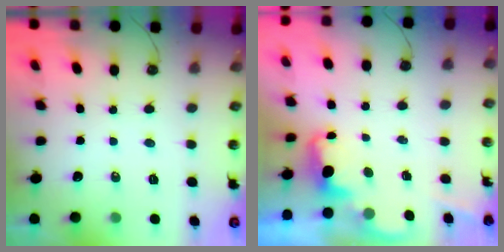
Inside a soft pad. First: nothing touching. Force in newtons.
{"total": 2.4, "press": 2.4, "slide": 0.5}